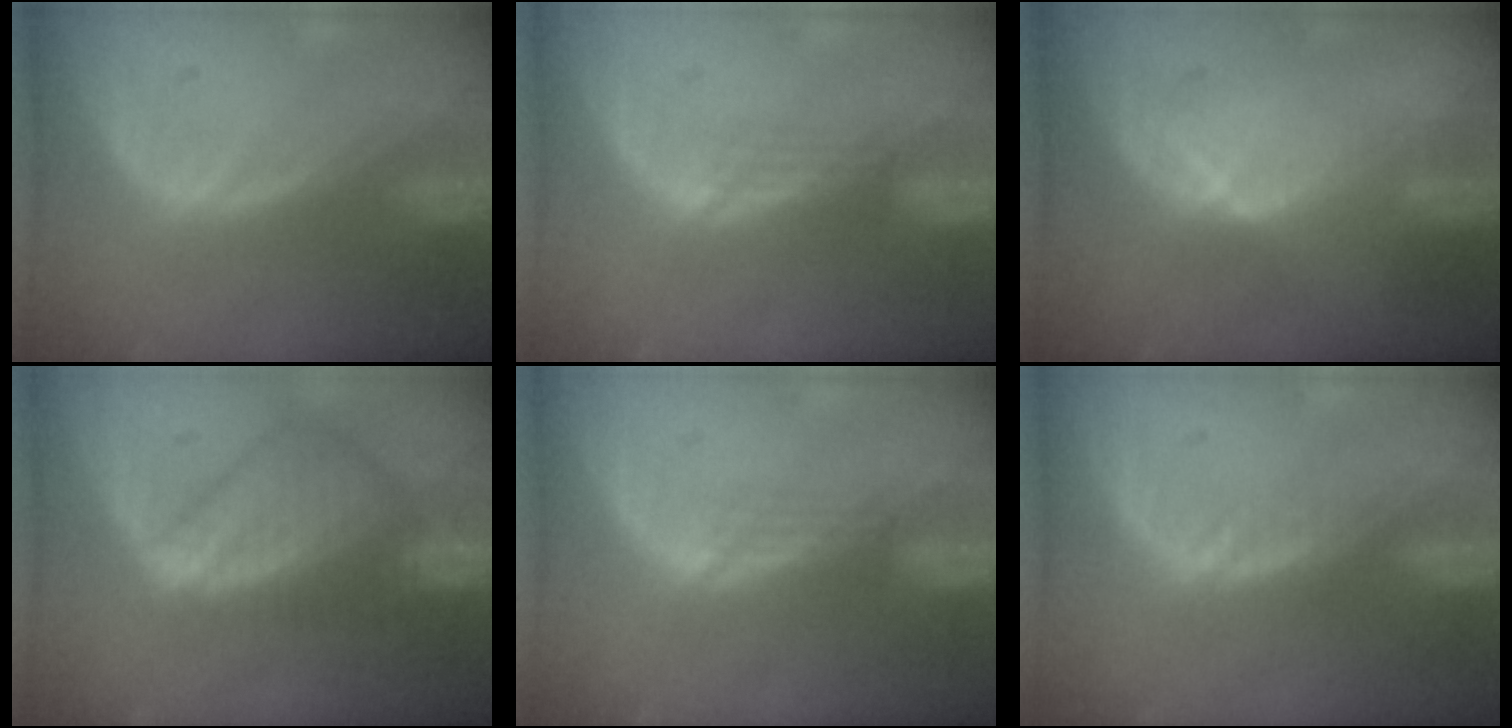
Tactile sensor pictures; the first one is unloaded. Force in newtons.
{"total": 2.0, "press": 1.6, "slide": 1.3}
{"total": 4.1, "press": 4.0, "slide": 0.9}
{"total": 8.7, "press": 7.5, "slide": 4.3}
{"total": 2.0, "press": 1.6, "slide": 1.3}
{"total": 1.6, "press": 1.6, "slide": 0.1}